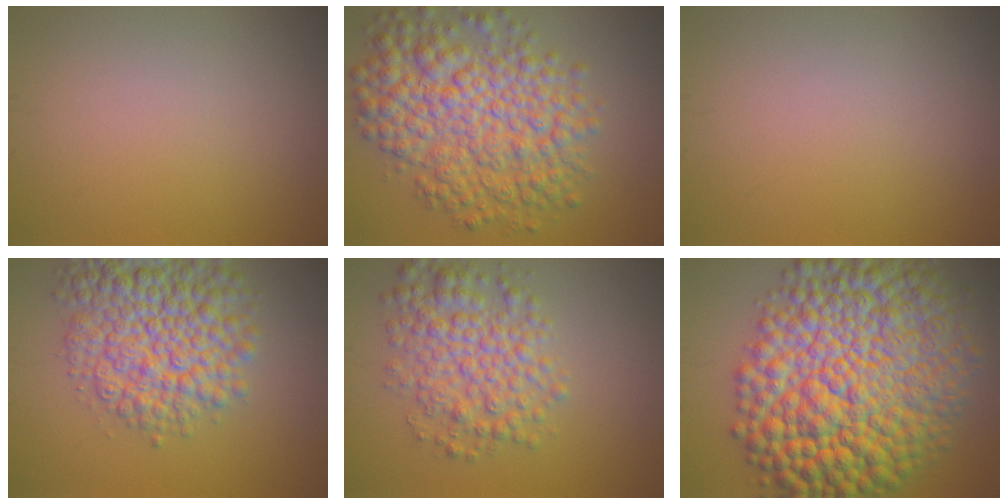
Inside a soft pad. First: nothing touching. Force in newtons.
{"total": 9.0, "press": 9.0, "slide": 0.1}
{"total": 0.0}
{"total": 9.2, "press": 9.2, "slide": 0.3}
{"total": 5.5, "press": 5.5, "slide": 0.1}
{"total": 17.2, "press": 17.2, "slide": 0.0}